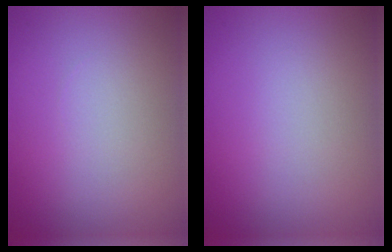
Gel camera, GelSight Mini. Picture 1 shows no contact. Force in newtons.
{"total": 0.0}